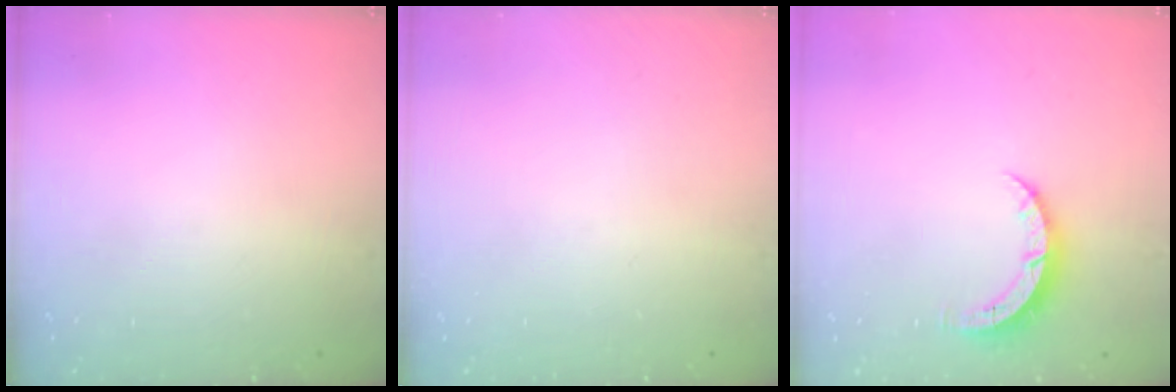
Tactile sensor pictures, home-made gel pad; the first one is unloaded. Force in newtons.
{"total": 0.0}
{"total": 4.4, "press": 4.4, "slide": 0.3}